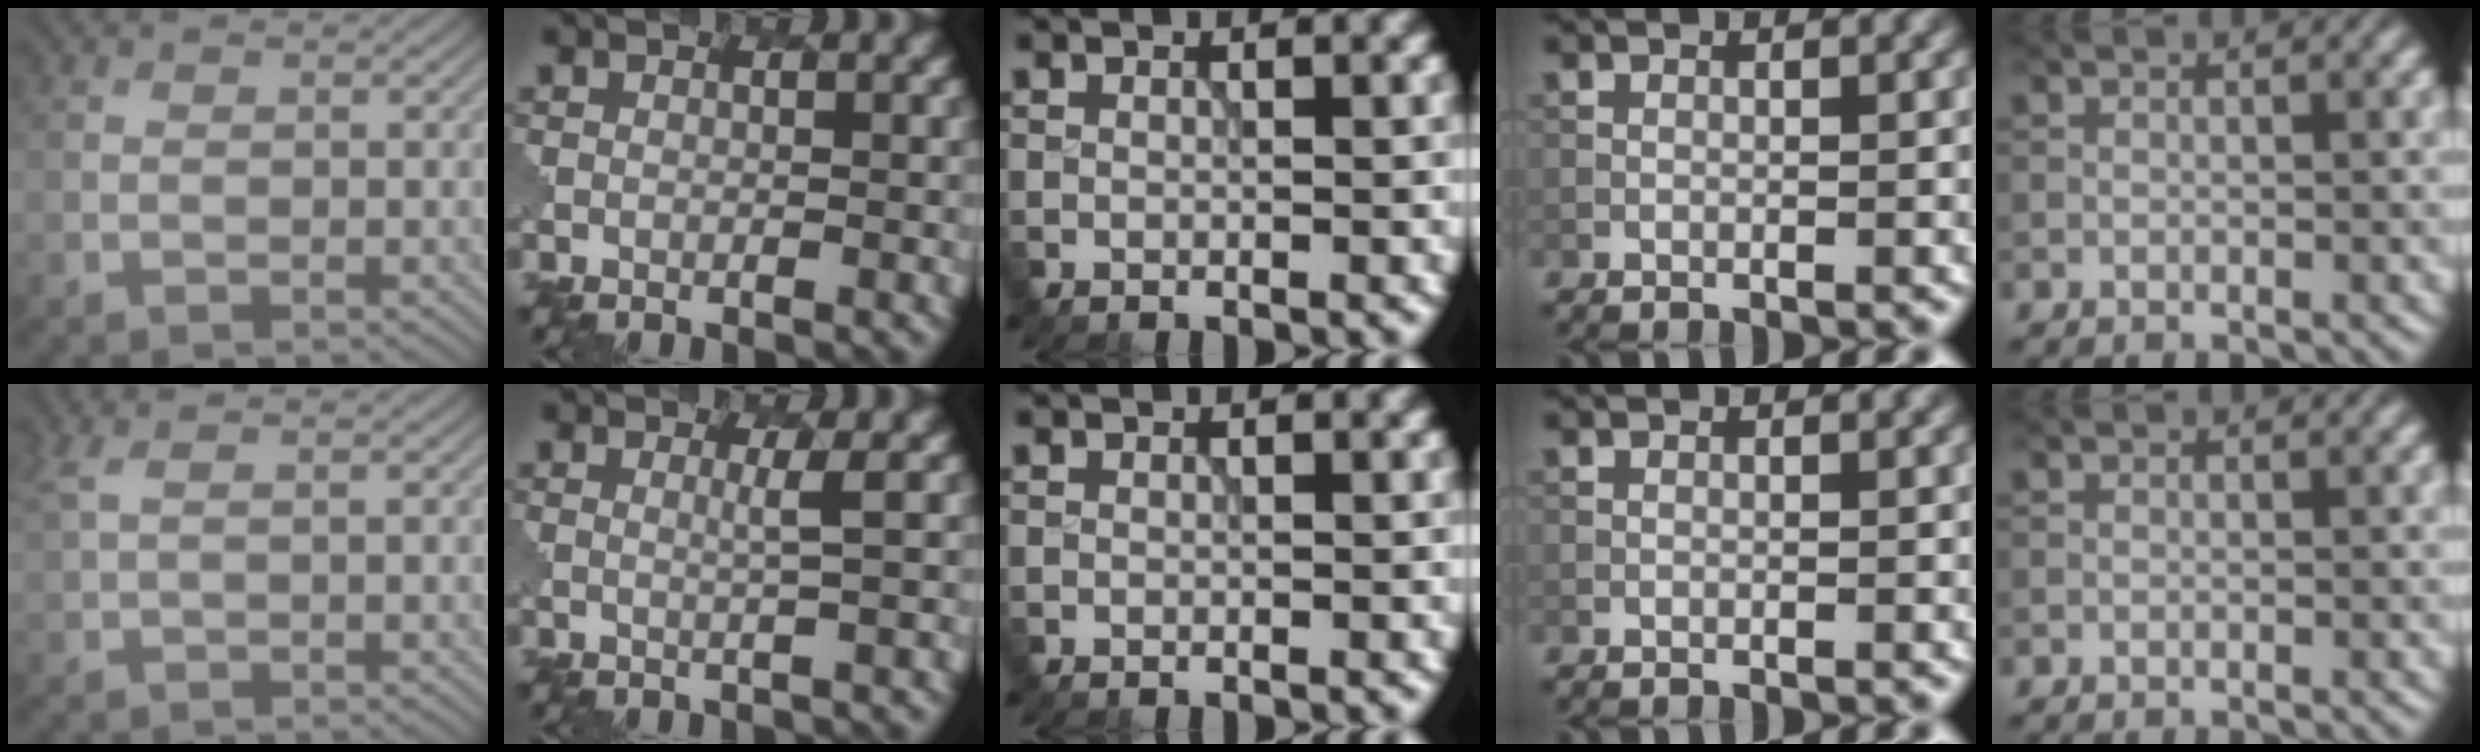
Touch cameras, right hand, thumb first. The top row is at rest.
{"thumb": {"total": 2.7, "force": [1.5, 0.7, 2.2], "torque": [-0.056, 0.014, 0.031]}, "index": {"total": 1.6, "force": [0.8, 0.3, 1.3], "torque": [-0.018, 0.002, 0.013]}}